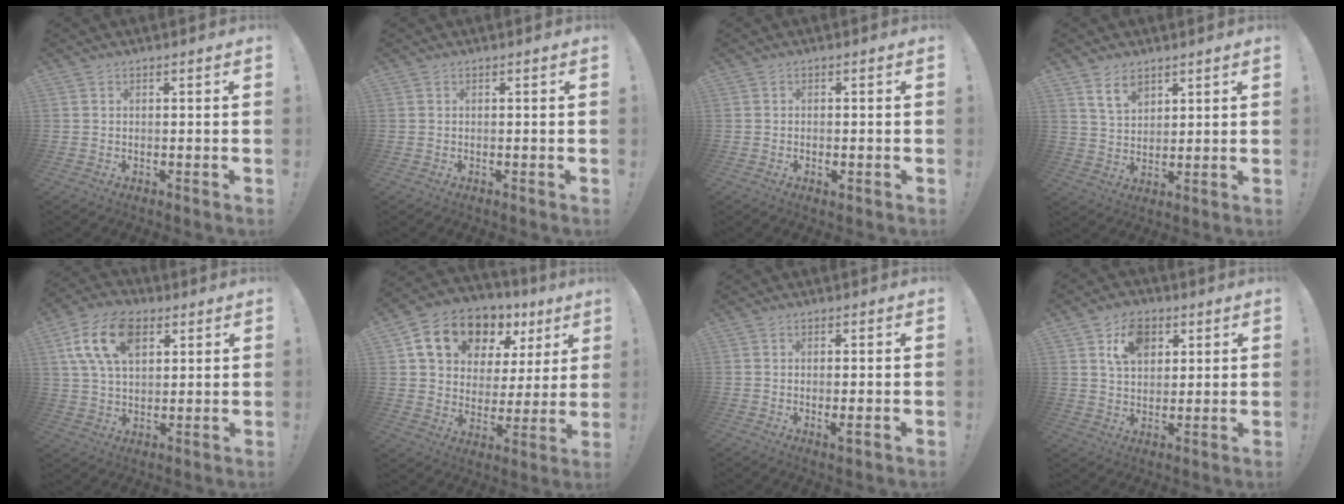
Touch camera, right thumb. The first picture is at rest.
{"total": 0.0}
{"total": 1.0, "force": [-0.5, 0.7, 0.6], "torque": [-0.012, 0.005, -0.008]}
{"total": 7.2, "force": [4.8, 4.1, 3.4], "torque": [-0.053, -0.023, 0.090]}
{"total": 15.9, "force": [6.5, 9.8, 10.7], "torque": [-0.193, -0.011, 0.121]}
{"total": 15.9, "force": [9.7, 10.1, 7.4], "torque": [-0.119, -0.055, 0.182]}
{"total": 2.7, "force": [-0.3, 0.1, 2.7], "torque": [-0.036, -0.007, -0.005]}
{"total": 10.1, "force": [4.9, 7.3, 4.9], "torque": [-0.071, -0.015, 0.093]}